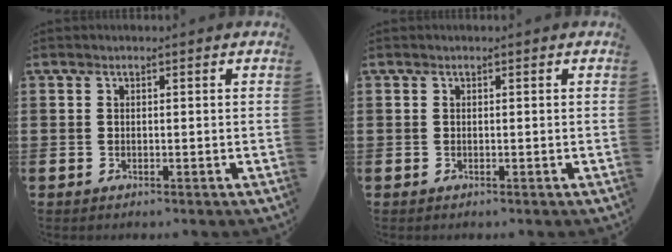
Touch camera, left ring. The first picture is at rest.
{"total": 0.0}